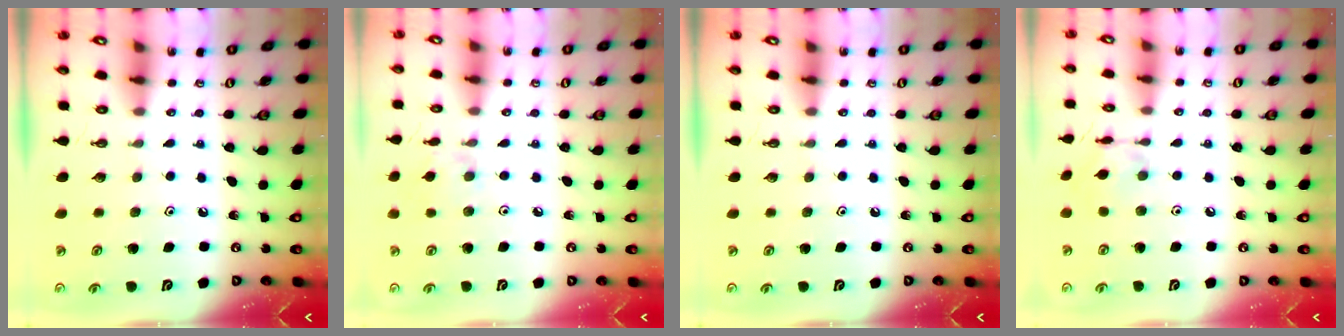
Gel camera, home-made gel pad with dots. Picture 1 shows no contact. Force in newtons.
{"total": 3.7, "press": 3.7, "slide": 0.5}
{"total": 0.0}
{"total": 4.7, "press": 4.7, "slide": 0.2}